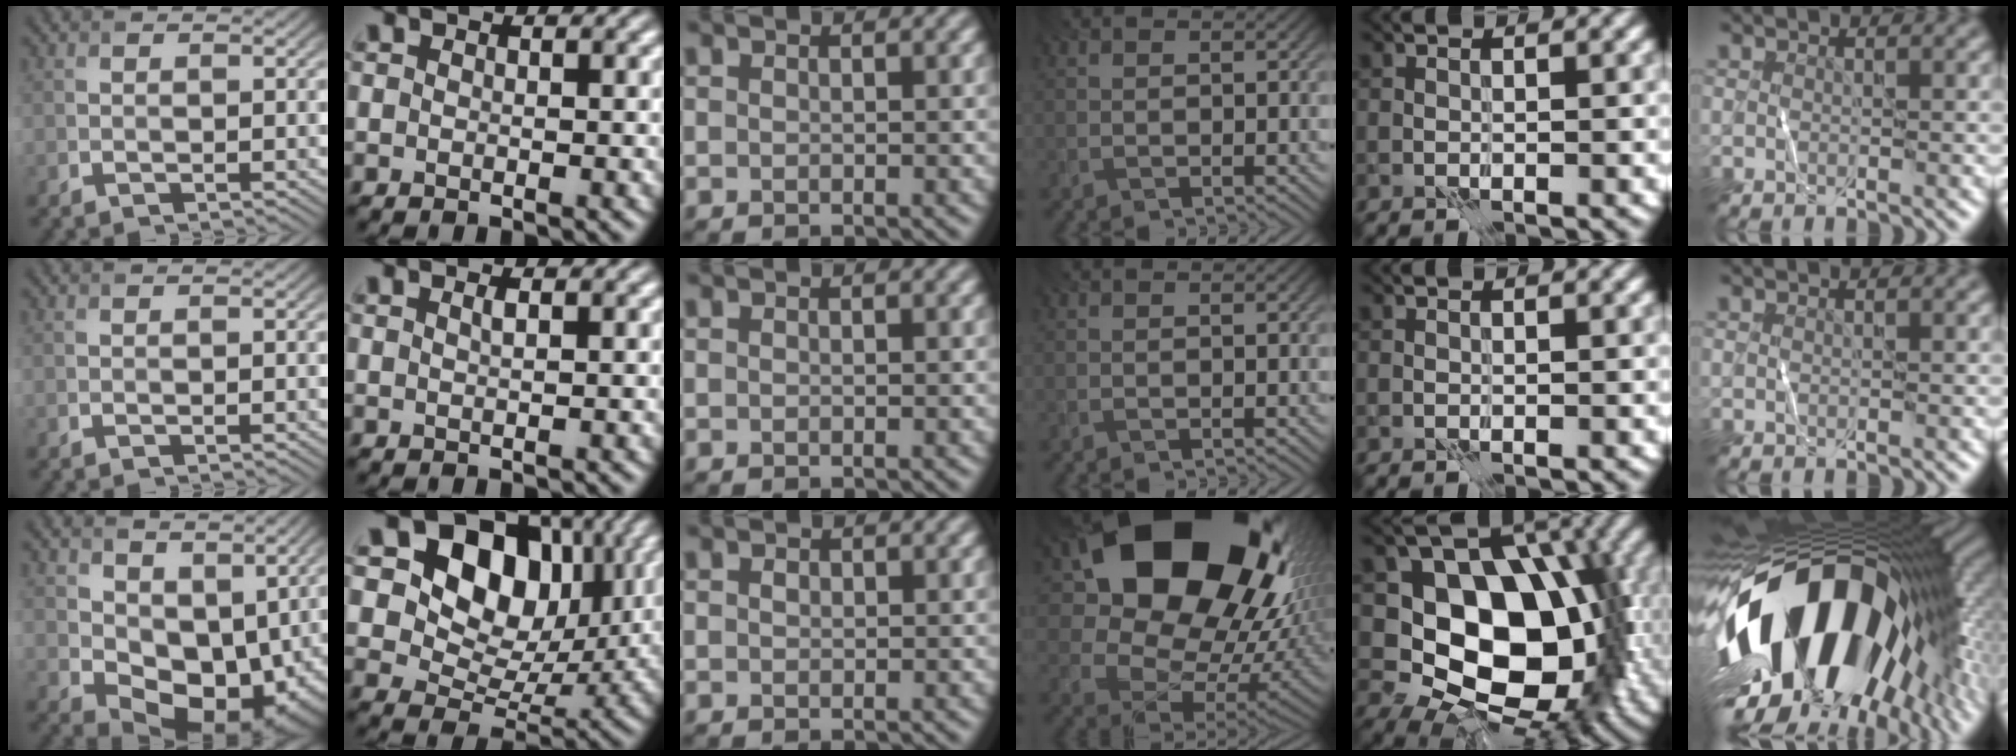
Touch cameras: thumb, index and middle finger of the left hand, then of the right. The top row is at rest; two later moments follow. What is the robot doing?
{"motion": "wipe", "object": "whiteboard"}